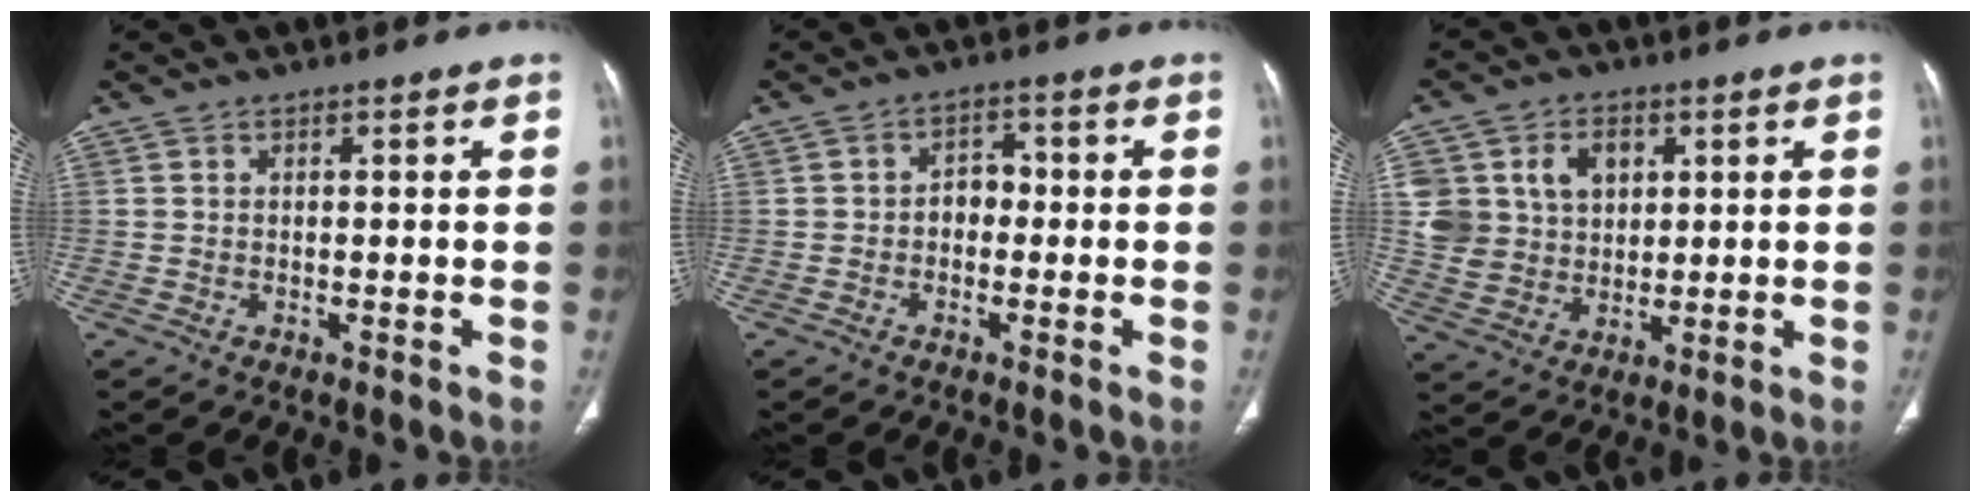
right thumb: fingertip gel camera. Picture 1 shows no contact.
{"total": 3.5, "force": [-0.8, 2.7, 2.1], "torque": [-0.013, 0.019, -0.023]}
{"total": 11.8, "force": [3.3, 9.6, 5.9], "torque": [-0.079, -0.005, 0.074]}